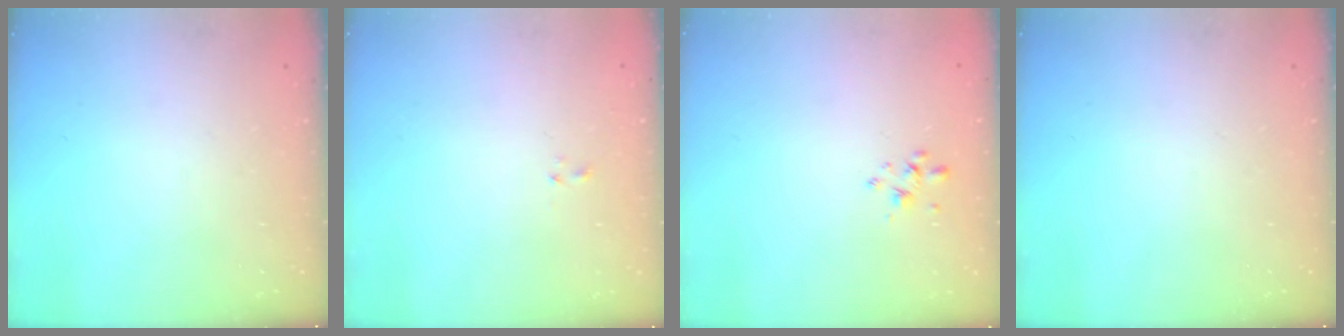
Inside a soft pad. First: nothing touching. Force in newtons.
{"total": 0.7, "press": 0.5, "slide": 0.4}
{"total": 2.6, "press": 2.5, "slide": 0.8}
{"total": 0.0}